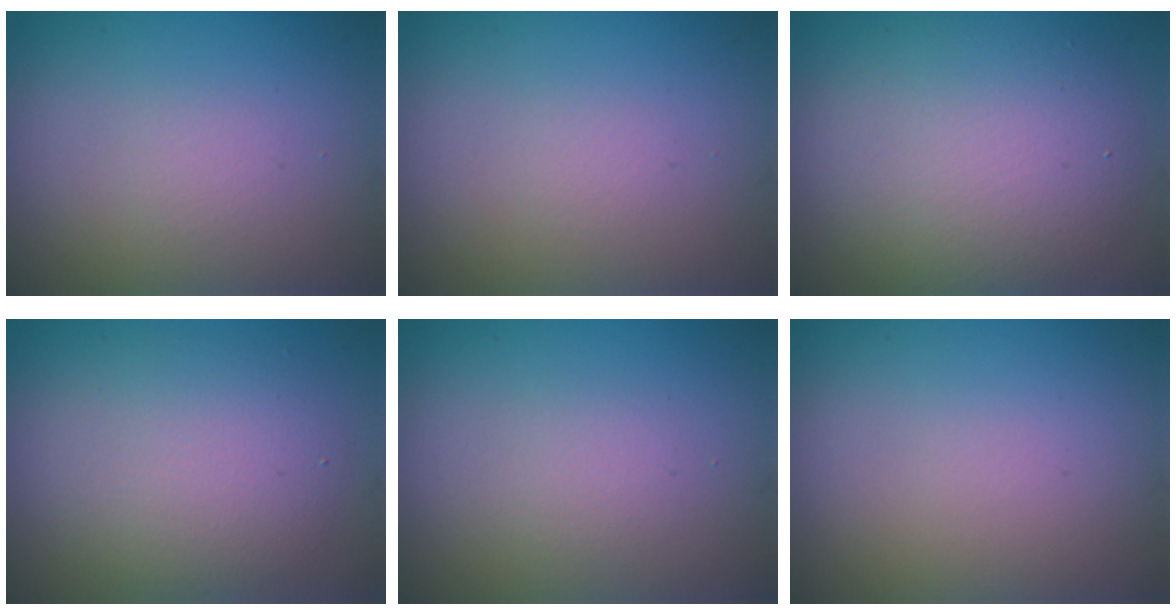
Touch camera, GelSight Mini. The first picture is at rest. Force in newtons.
{"total": 0.6, "press": 0.6, "slide": 0.1}
{"total": 6.6, "press": 6.6, "slide": 0.4}
{"total": 4.5, "press": 4.5, "slide": 0.3}
{"total": 1.2, "press": 1.2, "slide": 0.0}
{"total": 0.0}